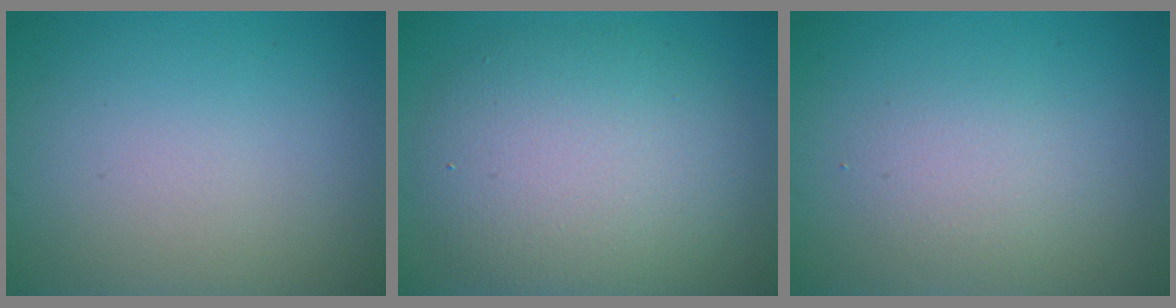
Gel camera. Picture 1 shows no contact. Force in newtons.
{"total": 8.0, "press": 8.0, "slide": 0.2}
{"total": 2.0, "press": 2.0, "slide": 0.2}